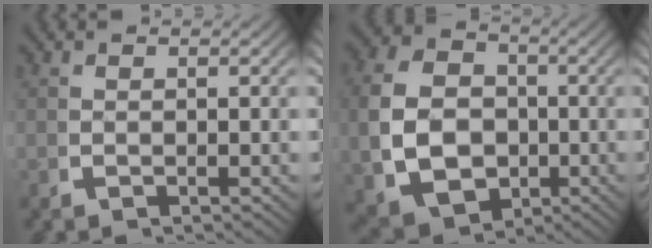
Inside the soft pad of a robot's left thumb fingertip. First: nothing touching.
{"total": 11.9, "force": [-1.2, 9.5, 7.0], "torque": [-0.157, -0.047, 0.000]}